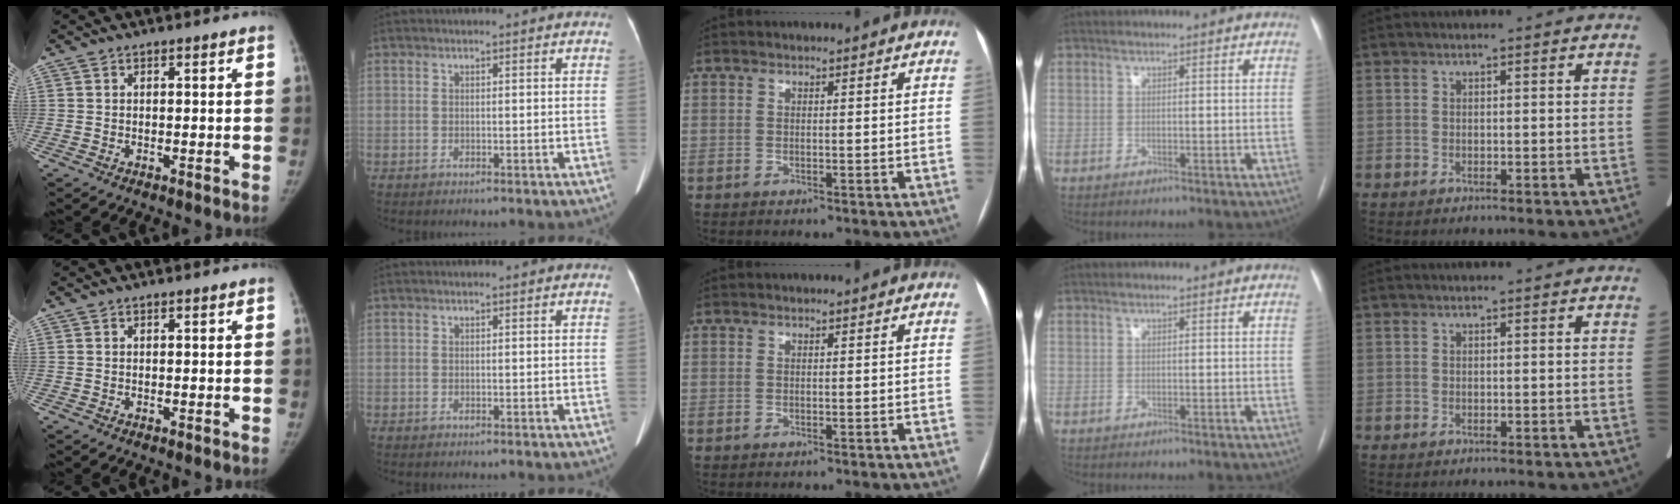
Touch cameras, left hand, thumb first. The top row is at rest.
{}